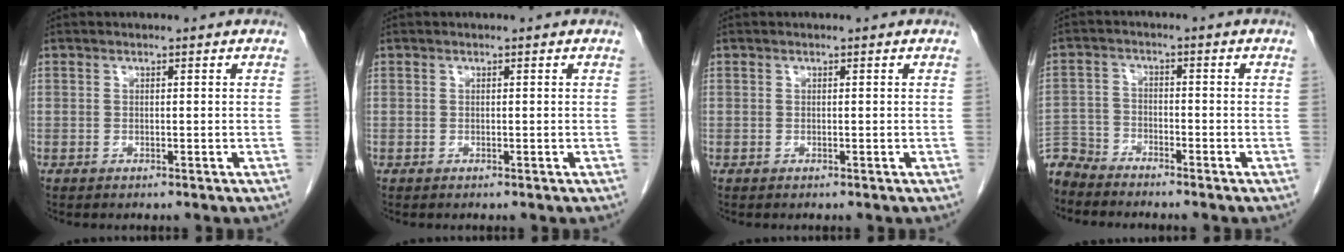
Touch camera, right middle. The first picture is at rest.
{"total": 0.0}
{"total": 0.0}
{"total": 6.1, "force": [-6.0, 1.3, 0.0], "torque": [0.004, -0.007, -0.120]}